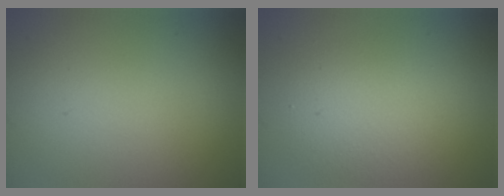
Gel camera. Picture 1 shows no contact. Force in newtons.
{"total": 3.6, "press": 3.6, "slide": 0.4}